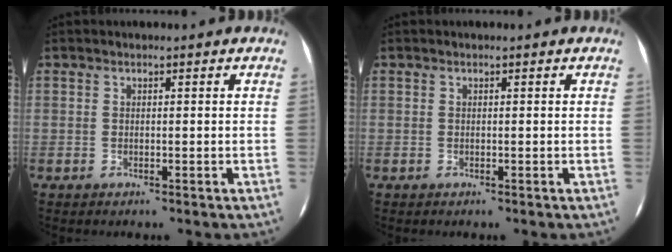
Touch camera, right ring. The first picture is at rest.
{"total": 0.0}